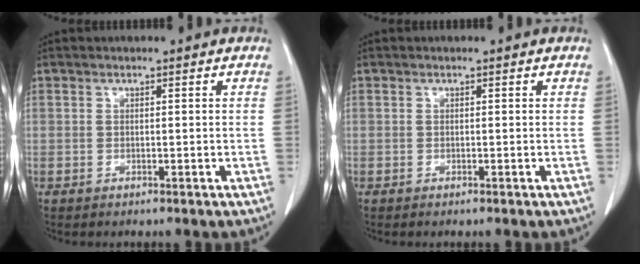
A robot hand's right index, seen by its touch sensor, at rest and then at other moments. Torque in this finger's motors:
{"motor_torque": [-0.04, -0.01, 0.00, 0.01]}